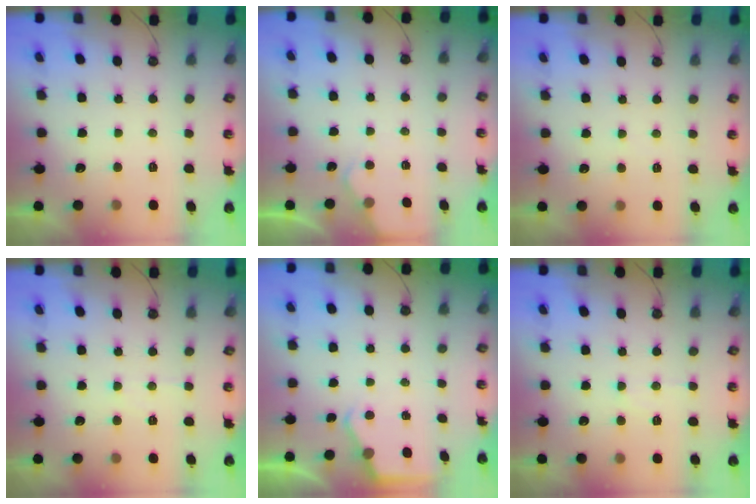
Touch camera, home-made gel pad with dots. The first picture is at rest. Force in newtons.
{"total": 3.4, "press": 3.4, "slide": 0.4}
{"total": 2.8, "press": 2.7, "slide": 0.5}
{"total": 4.6, "press": 4.6, "slide": 0.7}
{"total": 3.6, "press": 3.6, "slide": 0.5}
{"total": 6.2, "press": 6.1, "slide": 1.0}